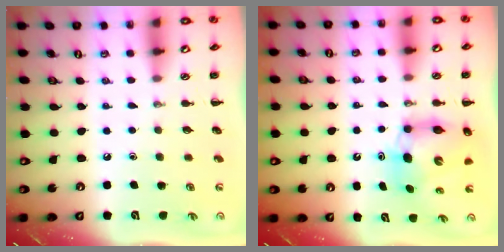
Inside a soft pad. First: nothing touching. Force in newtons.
{"total": 6.8, "press": 6.6, "slide": 1.8}